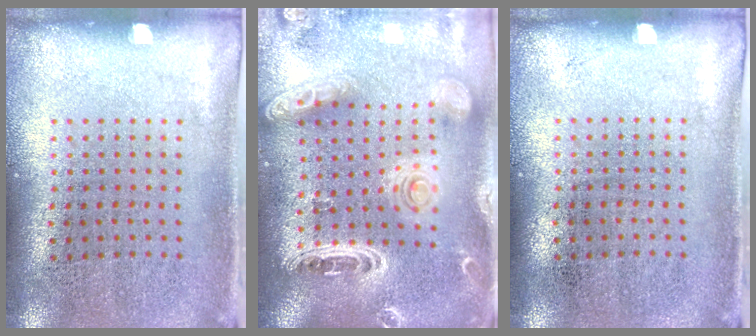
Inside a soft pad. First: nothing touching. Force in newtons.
{"total": 2.6, "press": 2.3, "slide": 1.1}
{"total": 0.0}